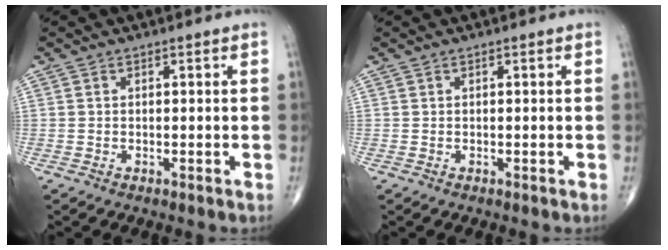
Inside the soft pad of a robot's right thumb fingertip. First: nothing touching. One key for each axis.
{"total": 0.0}